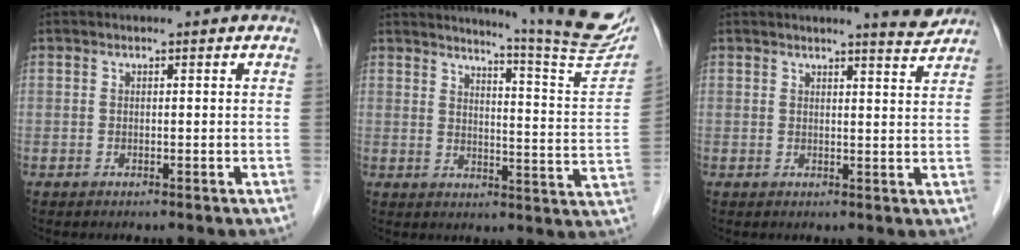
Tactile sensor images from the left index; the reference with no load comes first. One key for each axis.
{"total": 16.5, "fx": 15.1, "fy": -1.4, "fz": 6.5, "tx": -0.094, "ty": -0.089, "tz": 0.175}
{"total": 3.6, "fx": 3.5, "fy": -0.4, "fz": 0.9, "tx": -0.020, "ty": -0.019, "tz": 0.039}